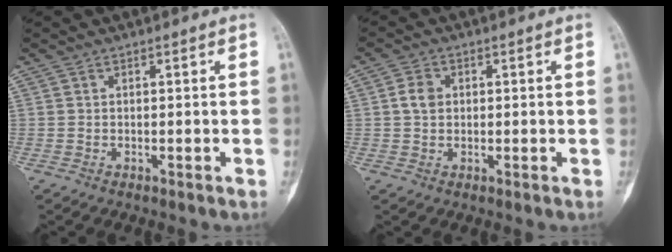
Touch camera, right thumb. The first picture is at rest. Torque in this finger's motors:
{"motor_torque": [0.07, 0.21, 0.37, -0.22, -0.02]}